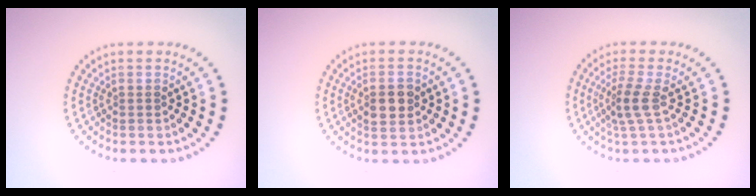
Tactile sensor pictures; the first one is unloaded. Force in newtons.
{"total": 2.5, "press": 2.5, "slide": 0.2}
{"total": 2.3, "press": 1.8, "slide": 1.5}